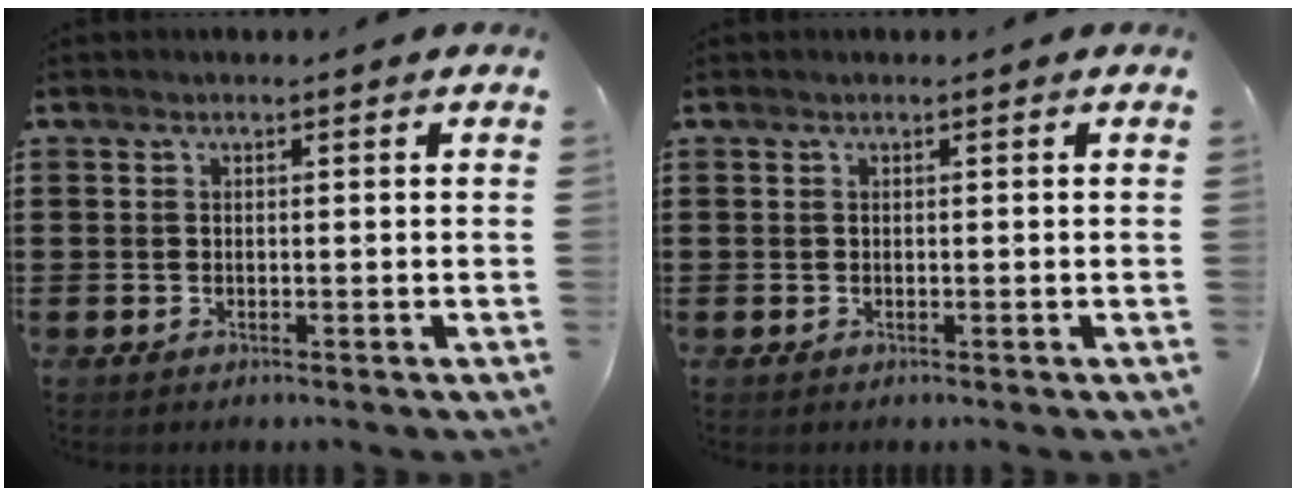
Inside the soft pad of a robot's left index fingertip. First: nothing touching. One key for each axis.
{"total": 0.0}